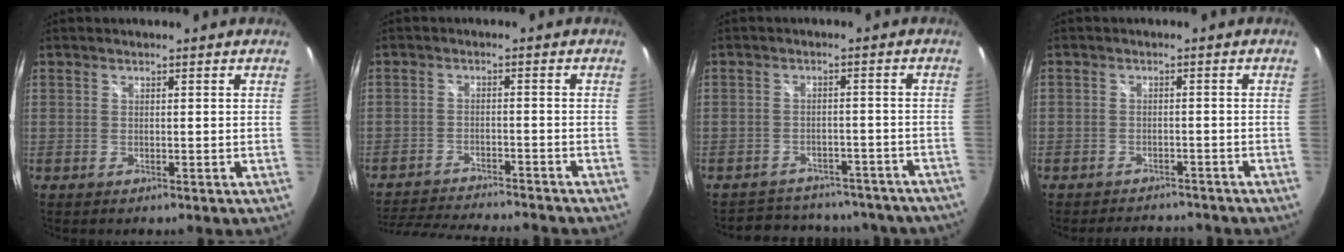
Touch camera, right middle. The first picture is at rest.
{"total": 15.1, "force": [-13.7, 1.9, 6.1], "torque": [-0.130, -0.014, -0.206]}
{"total": 18.3, "force": [-15.8, 7.4, 5.6], "torque": [-0.111, 0.029, -0.182]}
{"total": 5.5, "force": [-5.0, 2.1, 1.0], "torque": [-0.026, 0.021, -0.066]}